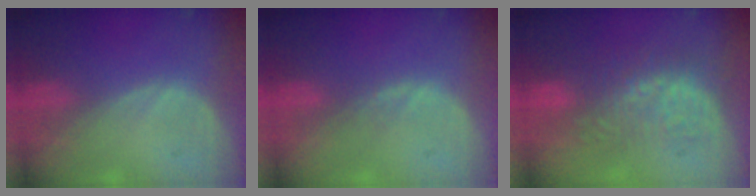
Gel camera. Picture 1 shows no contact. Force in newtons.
{"total": 0.8, "press": 0.8, "slide": 0.3}
{"total": 9.1, "press": 8.6, "slide": 2.8}